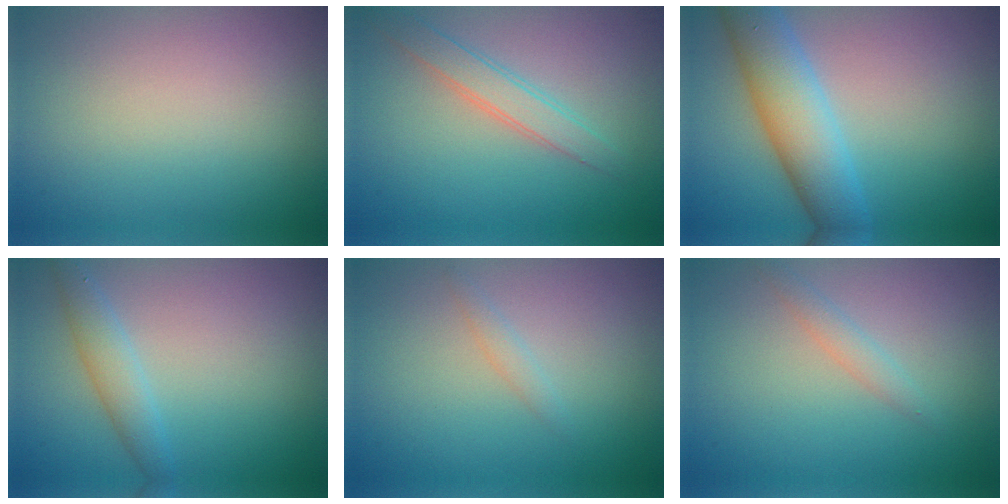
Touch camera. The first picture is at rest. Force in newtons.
{"total": 2.6, "press": 2.6, "slide": 0.1}
{"total": 6.3, "press": 6.3, "slide": 0.3}
{"total": 2.3, "press": 2.3, "slide": 0.1}
{"total": 1.0, "press": 0.9, "slide": 0.2}
{"total": 1.4, "press": 1.4, "slide": 0.0}